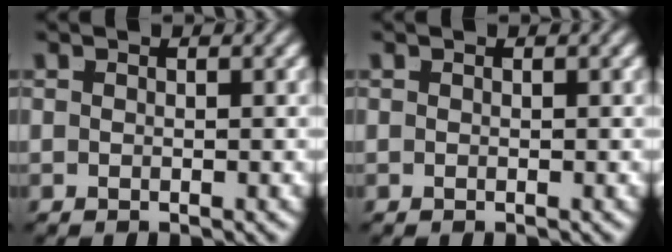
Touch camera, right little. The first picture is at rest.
{"total": 0.0}